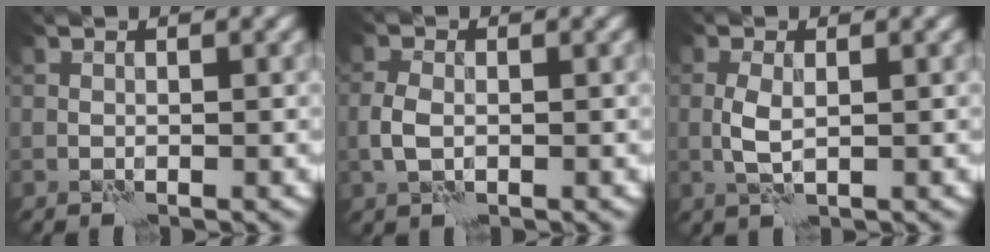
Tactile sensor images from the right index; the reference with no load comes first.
{"total": 2.1, "force": [-0.4, 1.4, 1.5], "torque": [-0.040, 0.005, -0.009]}
{"total": 2.1, "force": [0.0, 0.9, 1.9], "torque": [-0.047, 0.003, 0.000]}